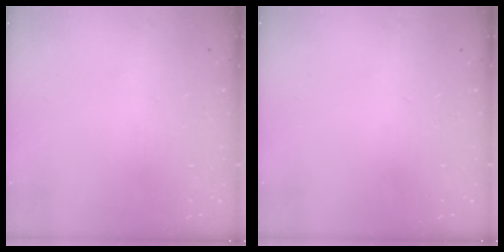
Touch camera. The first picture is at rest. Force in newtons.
{"total": 0.0}